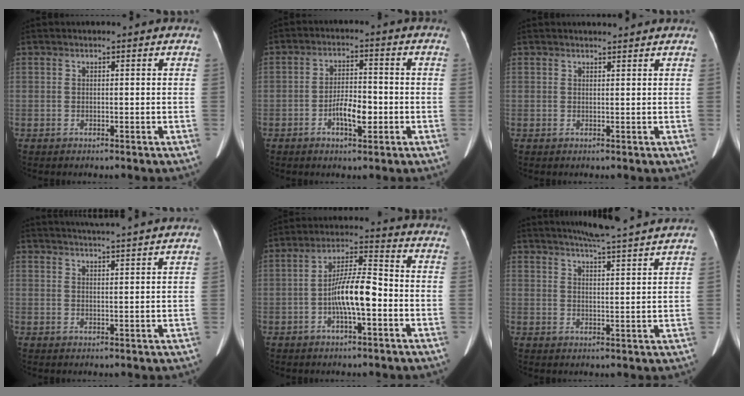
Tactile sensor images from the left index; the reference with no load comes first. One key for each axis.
{"total": 5.5, "fx": -2.1, "fy": 2.0, "fz": 4.7, "tx": -0.088, "ty": 0.002, "tz": -0.037}
{"total": 1.6, "fx": 1.6, "fy": 0.1, "fz": 0.3, "tx": -0.009, "ty": 0.004, "tz": 0.022}
{"total": 10.5, "fx": 9.8, "fy": -0.8, "fz": 3.8, "tx": -0.063, "ty": 0.017, "tz": 0.124}
{"total": 8.8, "fx": -2.5, "fy": 1.9, "fz": 8.2, "tx": -0.160, "ty": 0.013, "tz": -0.050}
{"total": 11.9, "fx": 10.7, "fy": -0.5, "fz": 5.1, "tx": -0.084, "ty": 0.014, "tz": 0.136}